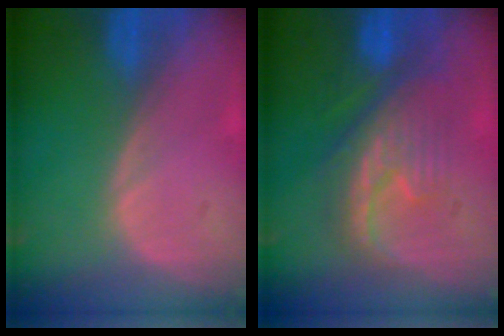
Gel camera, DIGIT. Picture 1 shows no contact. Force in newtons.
{"total": 7.9, "press": 7.8, "slide": 1.2}